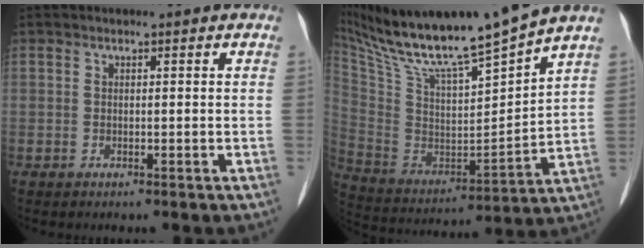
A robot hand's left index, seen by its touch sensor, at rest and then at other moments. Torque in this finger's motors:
{"motor_torque": [0.14, -0.84, 0.20, 0.10]}